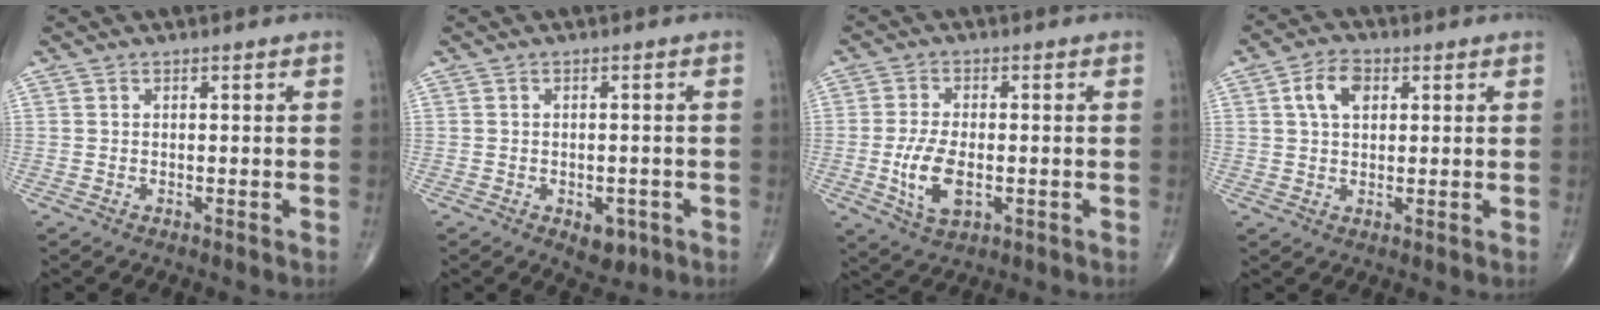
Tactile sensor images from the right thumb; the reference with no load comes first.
{"total": 4.1, "force": [-1.8, 2.5, 2.7], "torque": [-0.020, 0.005, -0.016]}
{"total": 8.1, "force": [-1.6, 4.1, 6.8], "torque": [-0.133, -0.003, -0.025]}
{"total": 6.0, "force": [1.9, 3.8, 4.3], "torque": [-0.069, 0.005, 0.032]}